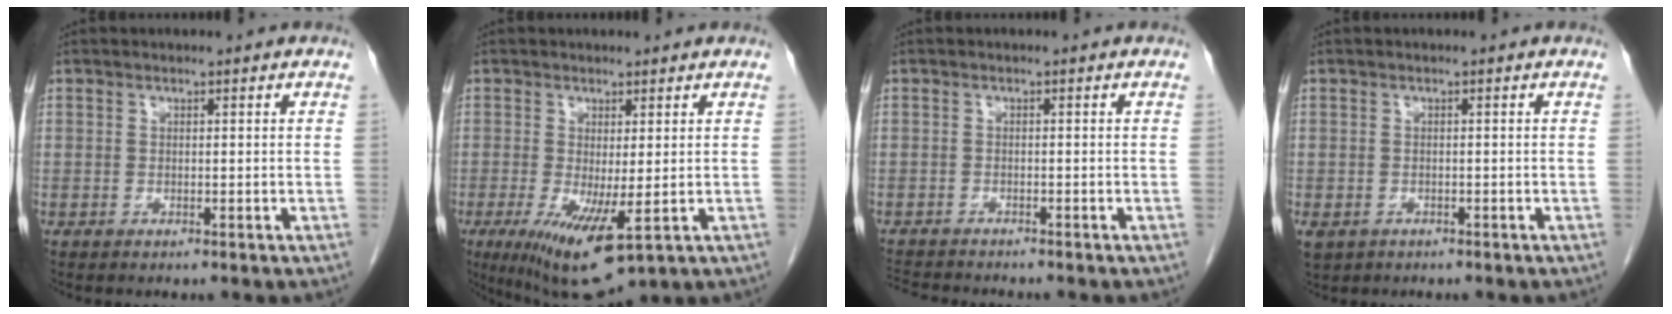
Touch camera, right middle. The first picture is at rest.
{"total": 9.8, "force": [-3.2, 2.4, 8.9], "torque": [-0.153, -0.030, -0.038]}
{"total": 4.9, "force": [-4.8, 0.3, 1.2], "torque": [-0.020, -0.014, -0.080]}
{"total": 4.6, "force": [-2.7, 3.3, 1.9], "torque": [-0.045, -0.006, -0.036]}